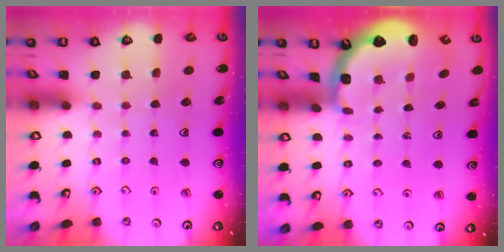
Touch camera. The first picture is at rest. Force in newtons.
{"total": 2.6, "press": 1.3, "slide": 2.2}